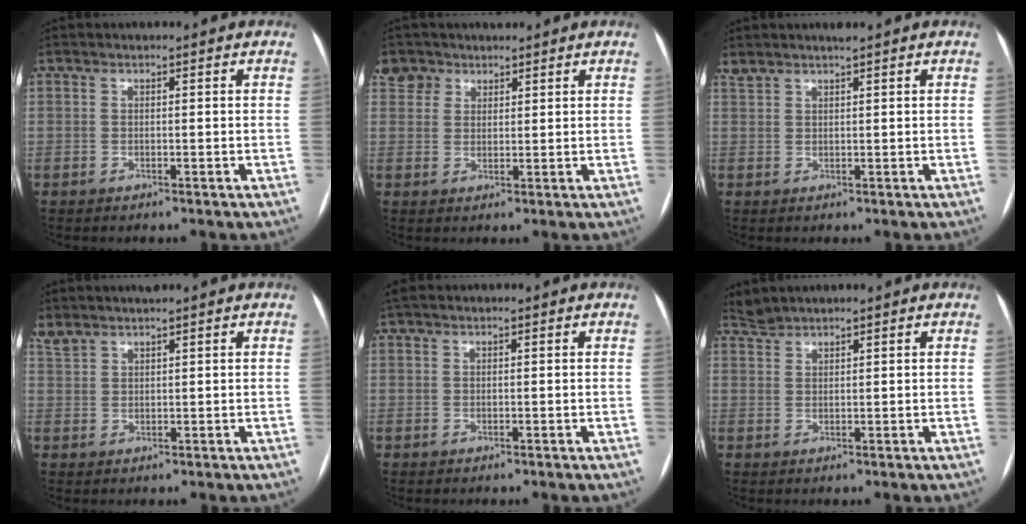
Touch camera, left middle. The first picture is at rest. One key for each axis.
{"total": 3.8, "fx": 2.5, "fy": 2.9, "fz": -0.2, "tx": 0.006, "ty": 0.014, "tz": 0.043}
{"total": 1.9, "fx": 1.7, "fy": -0.1, "fz": 0.7, "tx": -0.015, "ty": 0.011, "tz": 0.036}
{"total": 3.0, "fx": 2.8, "fy": 0.3, "fz": 1.0, "tx": -0.028, "ty": 0.015, "tz": 0.060}
{"total": 0.8, "fx": 0.6, "fy": 0.2, "fz": 0.4, "tx": -0.017, "ty": 0.023, "tz": 0.015}
{"total": 1.9, "fx": 1.8, "fy": -0.2, "fz": -0.4, "tx": -0.002, "ty": 0.009, "tz": 0.046}